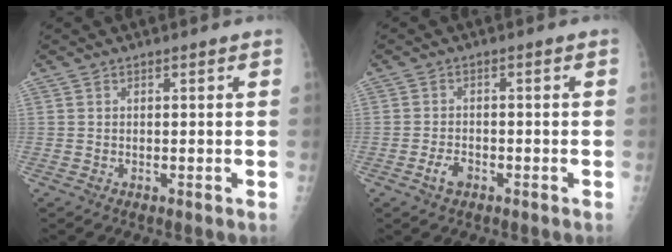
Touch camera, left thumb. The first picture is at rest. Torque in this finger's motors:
{"motor_torque": [-0.13, 0.12, 0.14, 0.02, 0.00]}